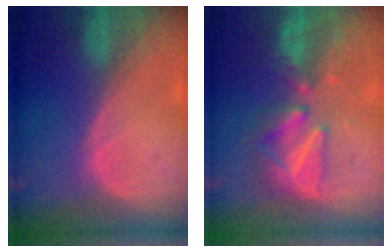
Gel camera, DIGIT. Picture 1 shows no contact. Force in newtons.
{"total": 8.1, "press": 7.9, "slide": 1.9}